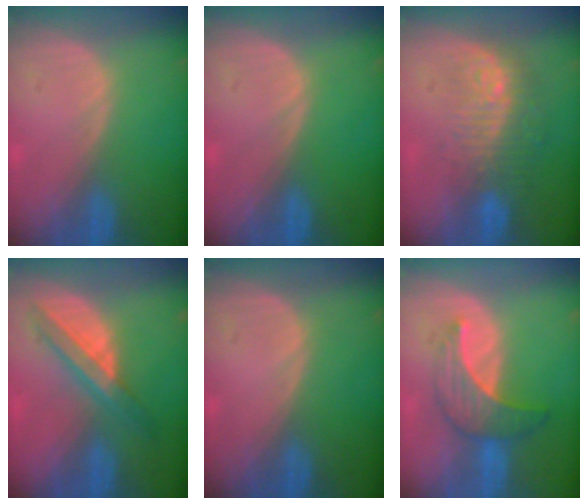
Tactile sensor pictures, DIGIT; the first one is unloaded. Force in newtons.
{"total": 0.0}
{"total": 9.3, "press": 8.3, "slide": 4.2}
{"total": 5.7, "press": 5.6, "slide": 1.4}
{"total": 0.0}
{"total": 7.3, "press": 6.7, "slide": 3.0}